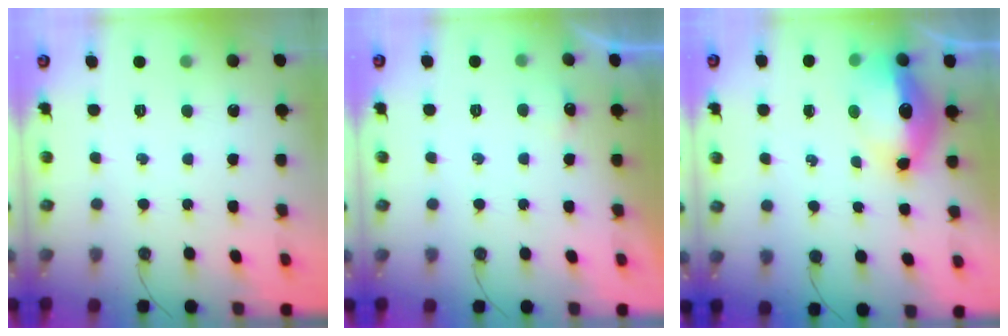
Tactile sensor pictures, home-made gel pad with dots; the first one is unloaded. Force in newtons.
{"total": 6.9, "press": 2.7, "slide": 6.4}
{"total": 13.5, "press": 13.4, "slide": 1.3}